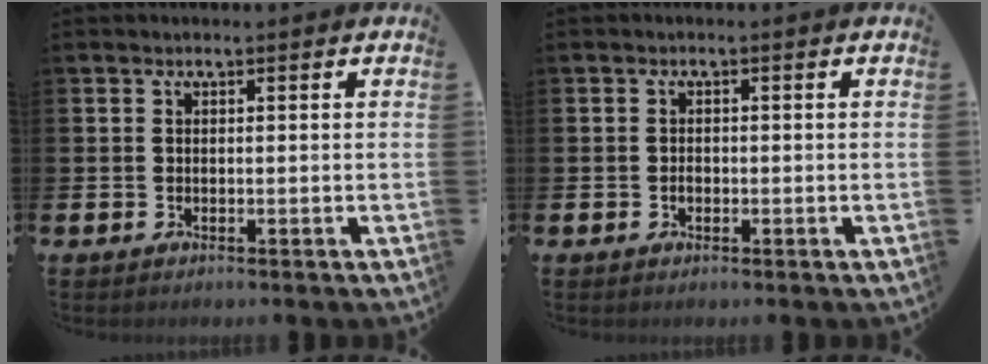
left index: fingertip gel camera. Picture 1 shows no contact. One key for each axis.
{"total": 0.9, "fx": -0.3, "fy": 0.7, "fz": 0.5, "tx": -0.007, "ty": 0.002, "tz": -0.008}